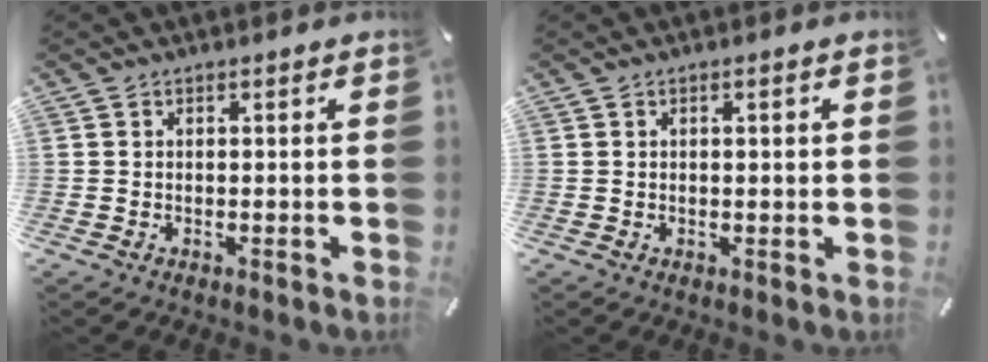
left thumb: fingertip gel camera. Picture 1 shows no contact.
{"total": 1.8, "force": [0.3, 0.6, 1.6], "torque": [-0.032, 0.005, 0.003]}